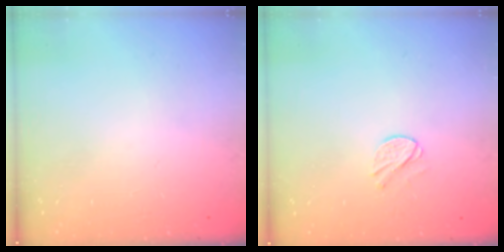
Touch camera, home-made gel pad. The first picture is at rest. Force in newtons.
{"total": 4.7, "press": 4.6, "slide": 0.5}